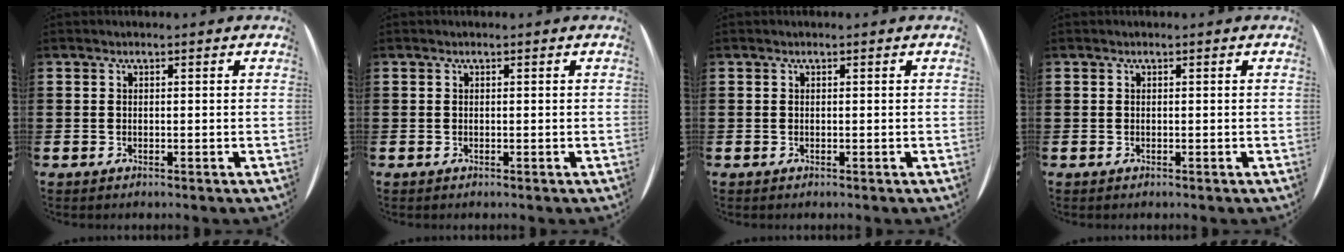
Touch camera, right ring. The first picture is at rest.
{"total": 0.0}
{"total": 0.0}
{"total": 0.0}